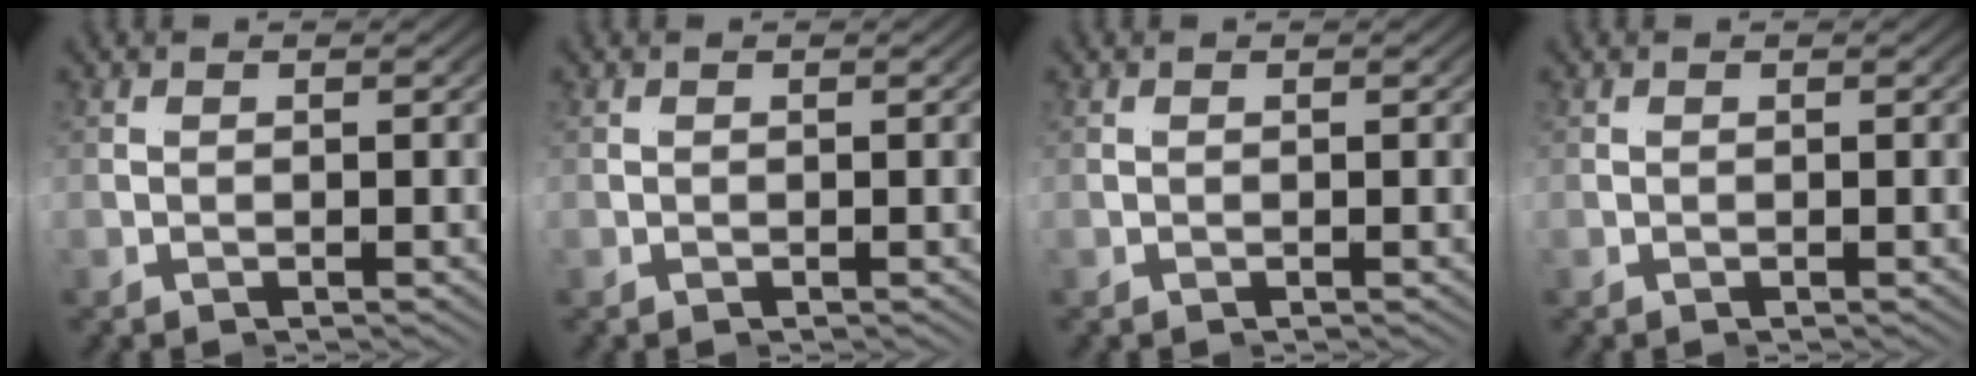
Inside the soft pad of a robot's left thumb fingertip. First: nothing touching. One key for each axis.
{"total": 0.0}
{"total": 0.0}
{"total": 0.0}